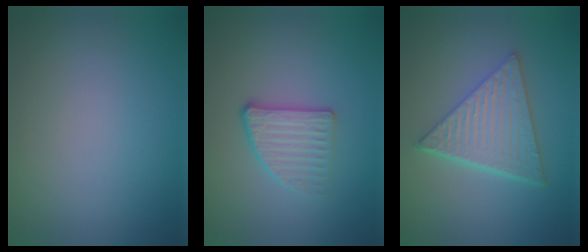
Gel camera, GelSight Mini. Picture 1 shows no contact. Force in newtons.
{"total": 2.7, "press": 2.4, "slide": 1.2}
{"total": 5.9, "press": 4.4, "slide": 4.0}